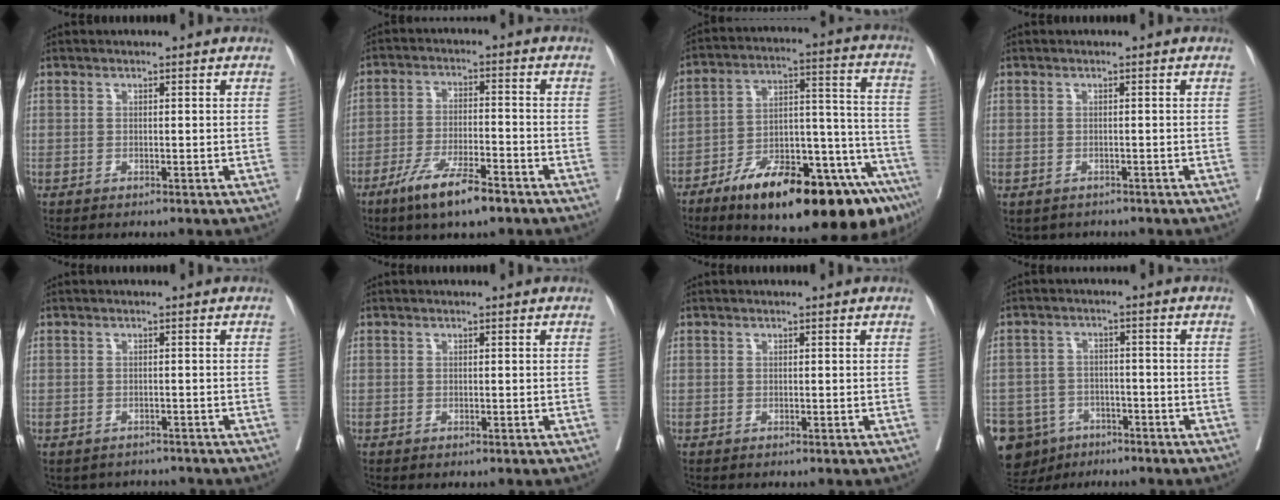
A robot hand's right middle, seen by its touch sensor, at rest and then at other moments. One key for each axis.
{"total": 9.0, "fx": -6.1, "fy": 1.5, "fz": 6.5, "tx": -0.122, "ty": -0.014, "tz": -0.105}
{"total": 25.9, "fx": -17.1, "fy": 5.5, "fz": 18.7, "tx": -0.194, "ty": 0.032, "tz": -0.259}
{"total": 2.9, "fx": -2.3, "fy": 1.7, "fz": 0.6, "tx": -0.006, "ty": 0.001, "tz": -0.030}
{"total": 3.6, "fx": -3.3, "fy": 1.5, "fz": -0.1, "tx": 0.004, "ty": 0.008, "tz": -0.042}
{"total": 0.0}
{"total": 0.0}
{"total": 15.2, "fx": -9.0, "fy": 11.2, "fz": 5.0, "tx": -0.143, "ty": 0.004, "tz": -0.124}